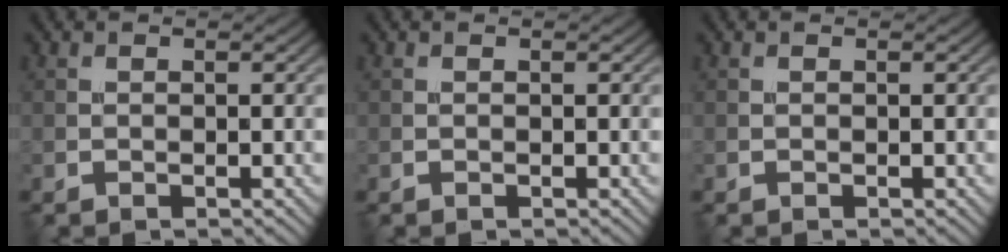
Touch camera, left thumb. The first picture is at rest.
{"total": 0.0}
{"total": 0.0}